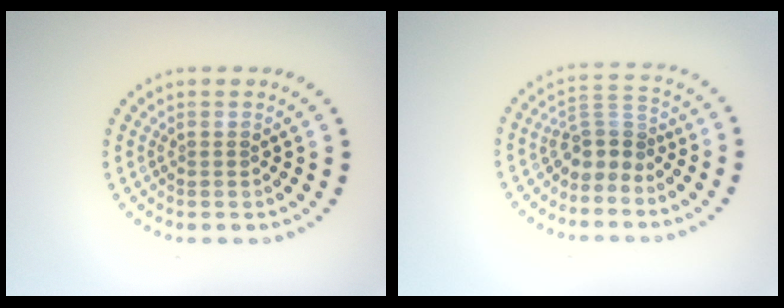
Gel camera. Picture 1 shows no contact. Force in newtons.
{"total": 2.8, "press": 2.1, "slide": 1.8}